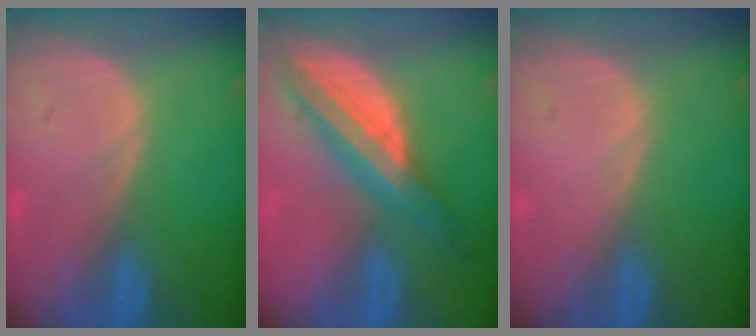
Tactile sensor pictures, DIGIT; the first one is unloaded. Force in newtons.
{"total": 8.6, "press": 8.6, "slide": 0.5}
{"total": 0.0}